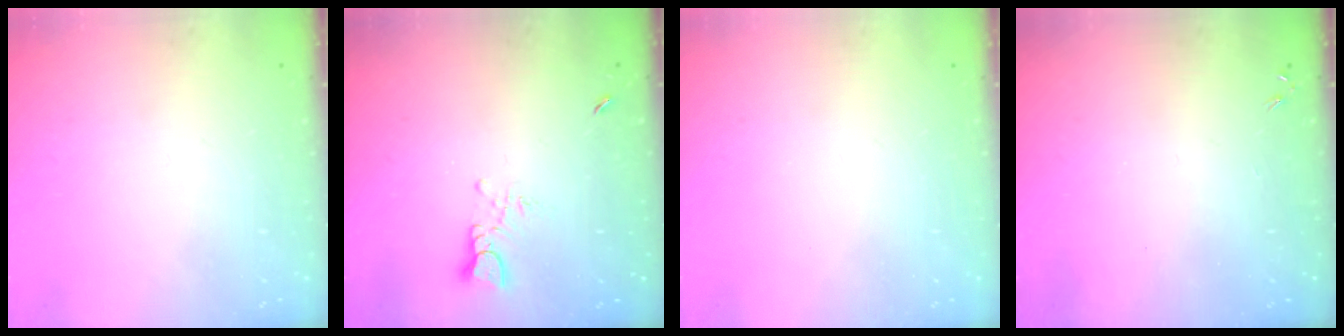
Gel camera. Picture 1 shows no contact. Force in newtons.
{"total": 2.9, "press": 2.9, "slide": 0.2}
{"total": 0.0}
{"total": 0.0}